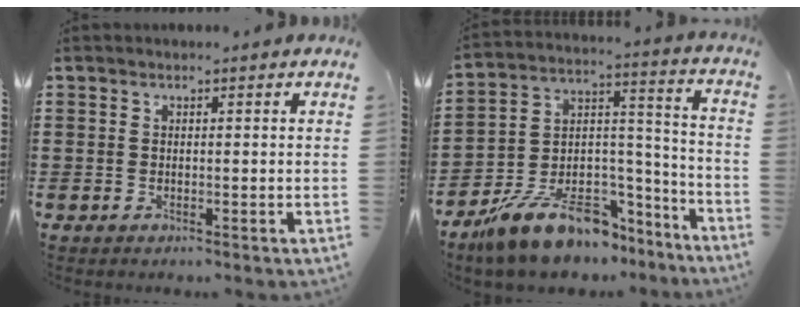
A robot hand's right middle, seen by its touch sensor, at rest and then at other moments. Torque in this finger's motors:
{"motor_torque": [1.62, -0.52, 1.05, 0.21]}